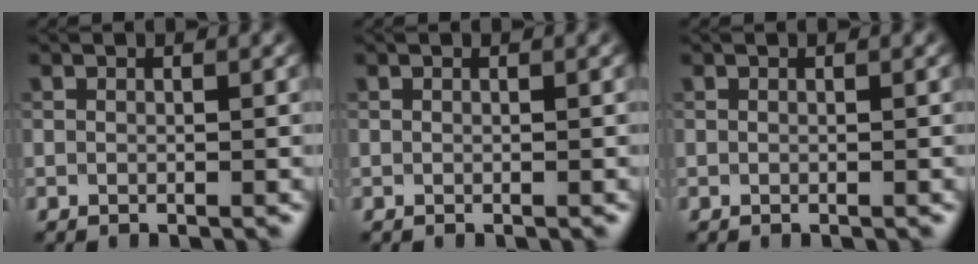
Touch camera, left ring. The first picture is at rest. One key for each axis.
{"total": 0.0}
{"total": 0.0}